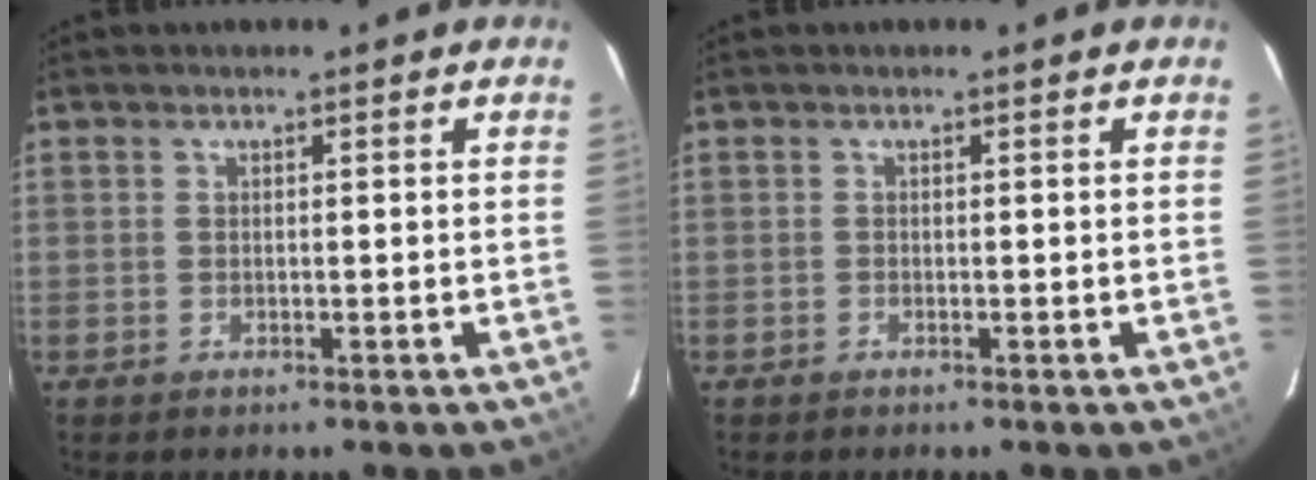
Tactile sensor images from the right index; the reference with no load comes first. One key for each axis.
{"total": 0.0}